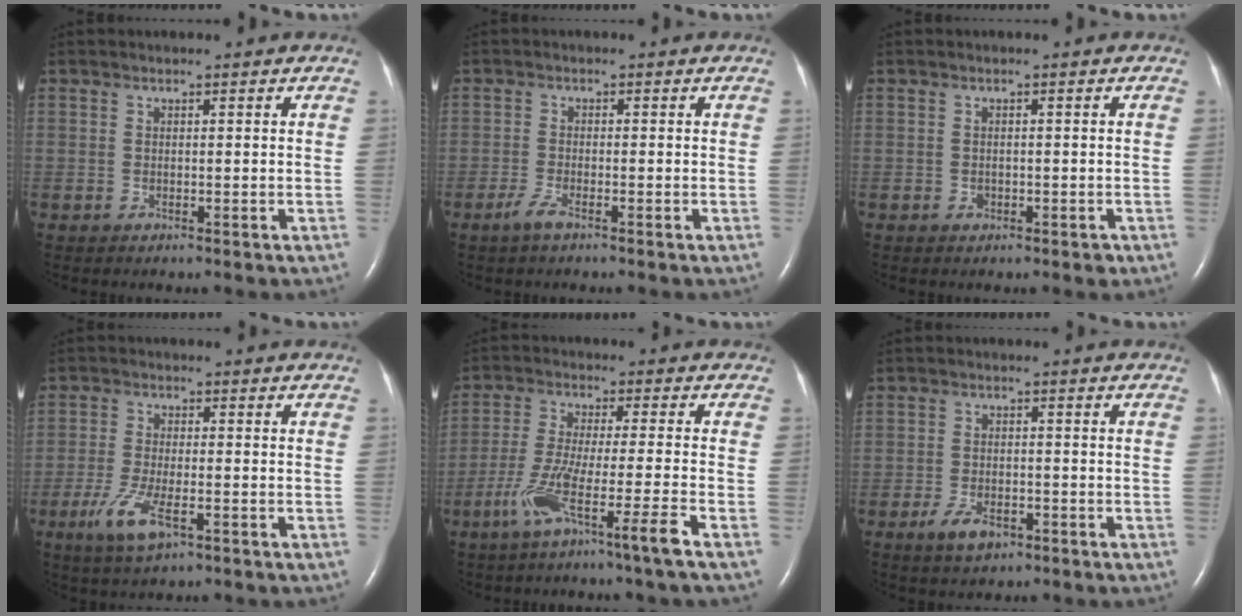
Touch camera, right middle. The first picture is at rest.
{"total": 2.0, "force": [-1.5, 0.2, 1.4], "torque": [-0.037, -0.004, -0.033]}
{"total": 1.4, "force": [-0.6, 1.0, 0.7], "torque": [-0.010, 0.002, -0.003]}
{"total": 6.4, "force": [-3.1, 1.5, 5.4], "torque": [-0.120, -0.015, -0.053]}
{"total": 8.9, "force": [-5.1, -1.5, 7.2], "torque": [-0.135, -0.023, -0.100]}
{"total": 4.2, "force": [-2.5, 2.1, 2.7], "torque": [-0.053, 0.000, -0.040]}